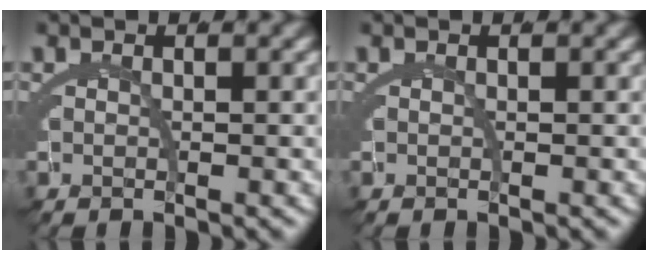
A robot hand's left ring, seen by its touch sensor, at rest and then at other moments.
{"total": 0.0}